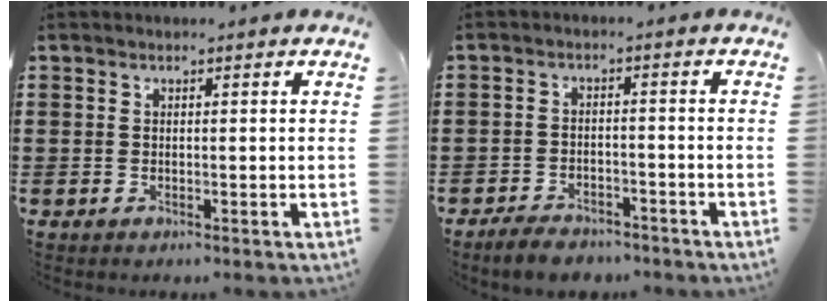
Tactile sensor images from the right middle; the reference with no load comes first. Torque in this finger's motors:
{"motor_torque": [0.04, 0.00, 0.22, 0.07]}